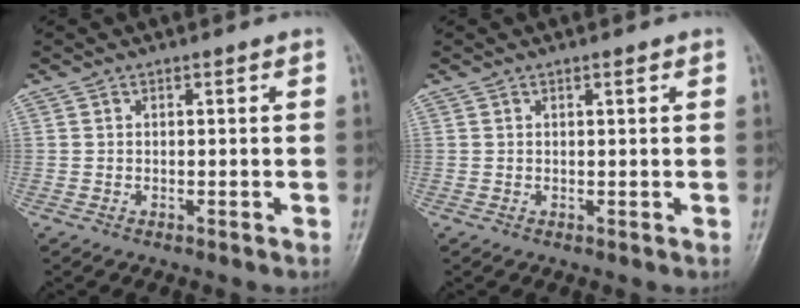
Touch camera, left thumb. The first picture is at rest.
{"total": 0.8, "force": [0.5, 0.2, 0.6], "torque": [-0.009, 0.000, 0.006]}